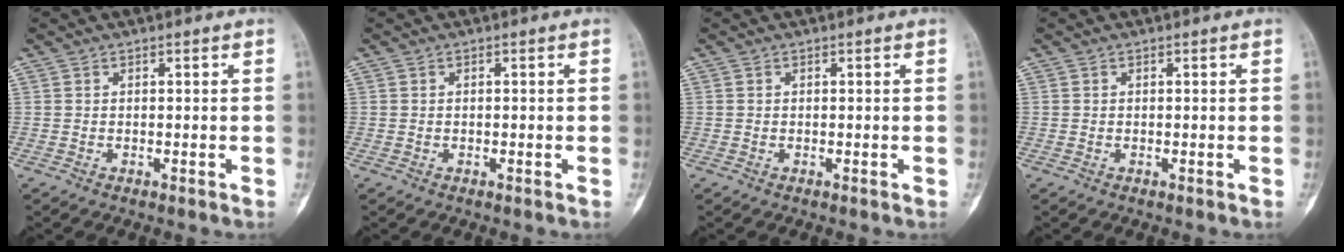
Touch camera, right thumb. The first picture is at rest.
{"total": 0.0}
{"total": 0.0}
{"total": 0.0}